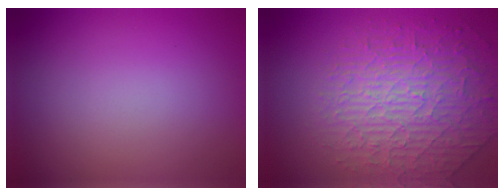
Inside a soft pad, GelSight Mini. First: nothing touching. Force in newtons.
{"total": 5.3, "press": 4.8, "slide": 2.2}